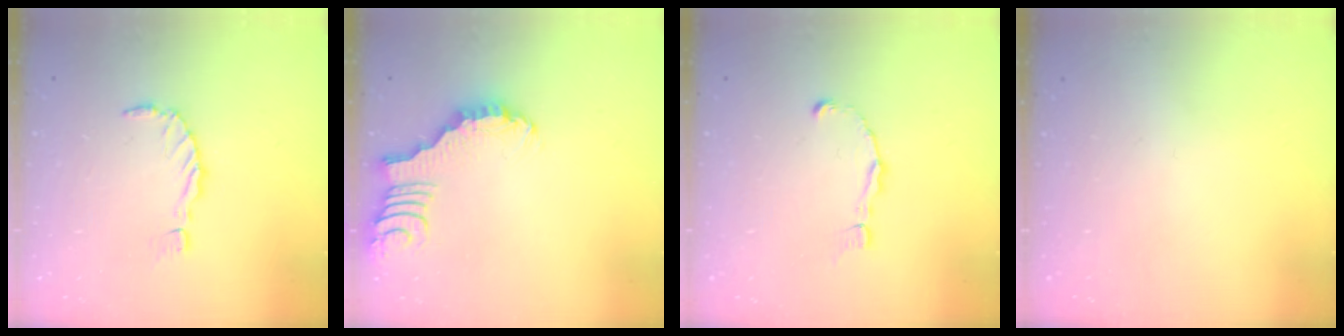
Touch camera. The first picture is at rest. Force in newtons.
{"total": 2.2, "press": 2.2, "slide": 0.4}
{"total": 2.4, "press": 2.3, "slide": 0.4}
{"total": 0.0}